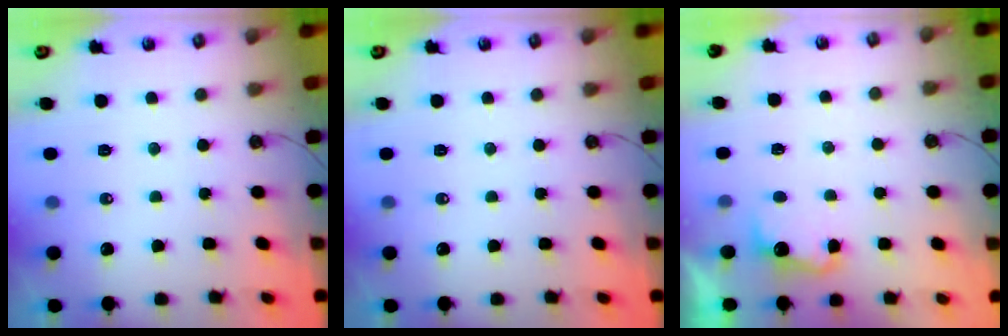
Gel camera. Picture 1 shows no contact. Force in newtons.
{"total": 0.0}
{"total": 3.9, "press": 3.7, "slide": 1.1}